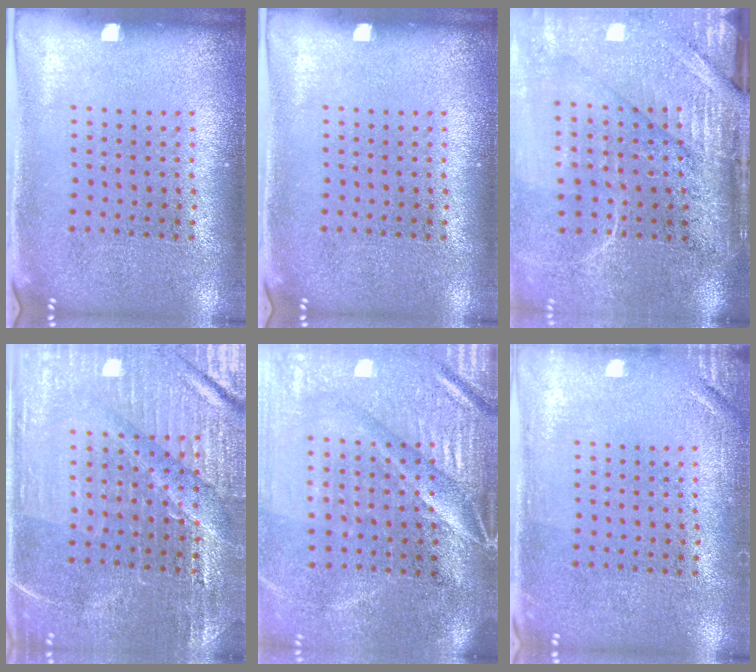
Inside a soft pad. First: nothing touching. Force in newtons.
{"total": 0.0}
{"total": 4.2, "press": 3.6, "slide": 2.2}
{"total": 3.4, "press": 3.3, "slide": 0.4}
{"total": 4.6, "press": 3.9, "slide": 2.4}
{"total": 1.5, "press": 1.5, "slide": 0.3}